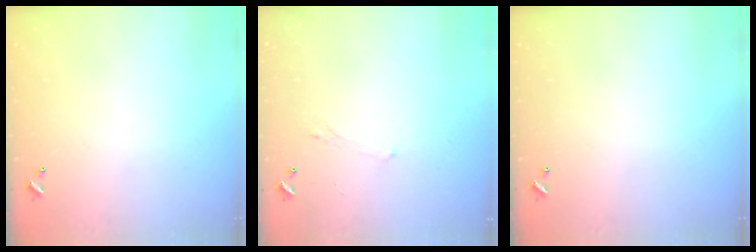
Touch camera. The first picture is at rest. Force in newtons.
{"total": 0.8, "press": 0.6, "slide": 0.6}
{"total": 0.0}